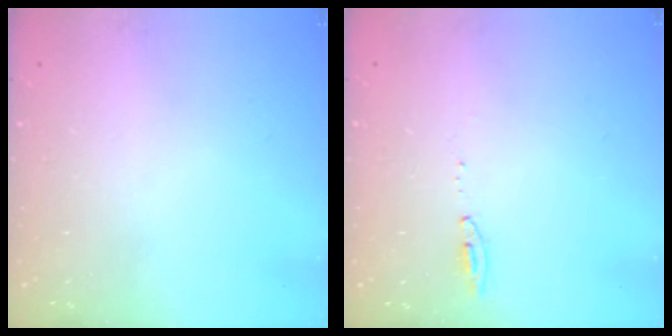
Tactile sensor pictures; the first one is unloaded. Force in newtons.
{"total": 6.0, "press": 5.8, "slide": 1.5}